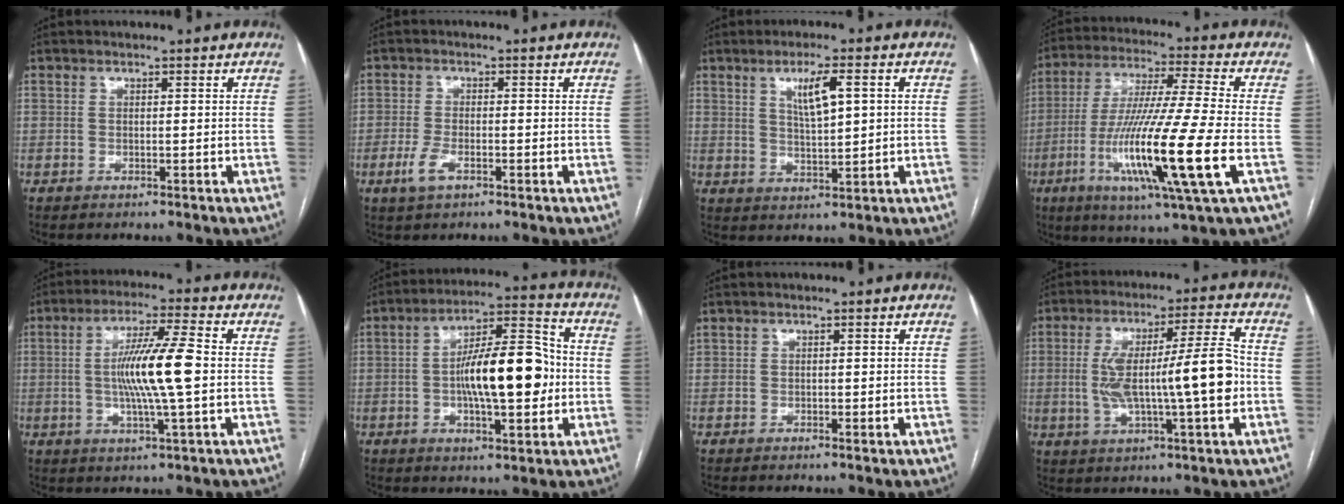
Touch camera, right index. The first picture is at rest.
{"total": 3.5, "force": [-1.7, 1.3, 2.8], "torque": [-0.066, -0.002, -0.030]}
{"total": 5.9, "force": [1.9, 1.1, 5.5], "torque": [-0.102, 0.001, 0.037]}
{"total": 20.0, "force": [-5.6, -0.7, 19.2], "torque": [-0.377, -0.034, -0.108]}
{"total": 11.1, "force": [-0.1, 0.1, 11.1], "torque": [-0.210, 0.000, -0.005]}
{"total": 14.9, "force": [-1.1, 4.2, 14.2], "torque": [-0.240, 0.022, -0.016]}
{"total": 0.6, "force": [0.0, 0.4, 0.4], "torque": [-0.014, 0.005, 0.005]}
{"total": 15.0, "force": [-1.2, 1.3, 14.9], "torque": [-0.262, 0.021, -0.016]}